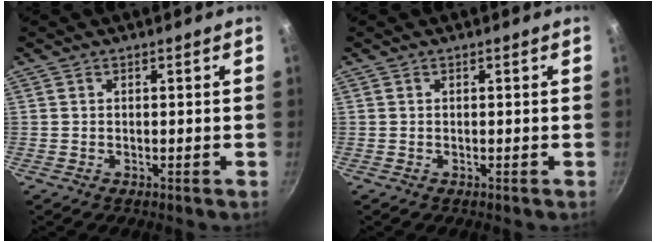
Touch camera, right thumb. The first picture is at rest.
{"total": 0.0}